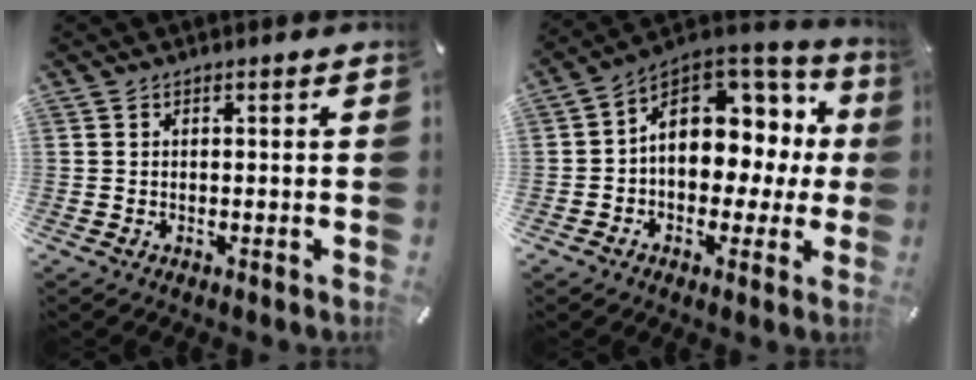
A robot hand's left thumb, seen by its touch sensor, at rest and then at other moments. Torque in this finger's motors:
{"motor_torque": [1.52, 3.49, 0.83, 0.08, 0.53]}